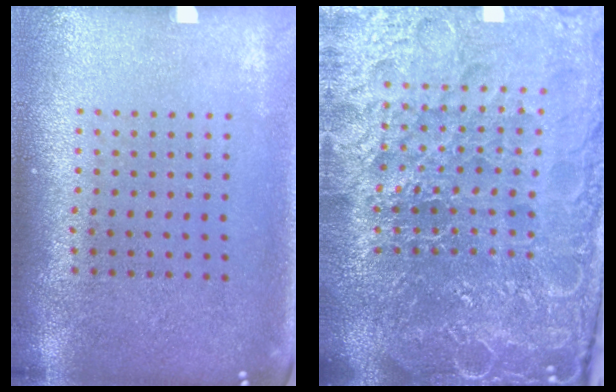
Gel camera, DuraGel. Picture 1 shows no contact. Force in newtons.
{"total": 6.9, "press": 6.0, "slide": 3.3}